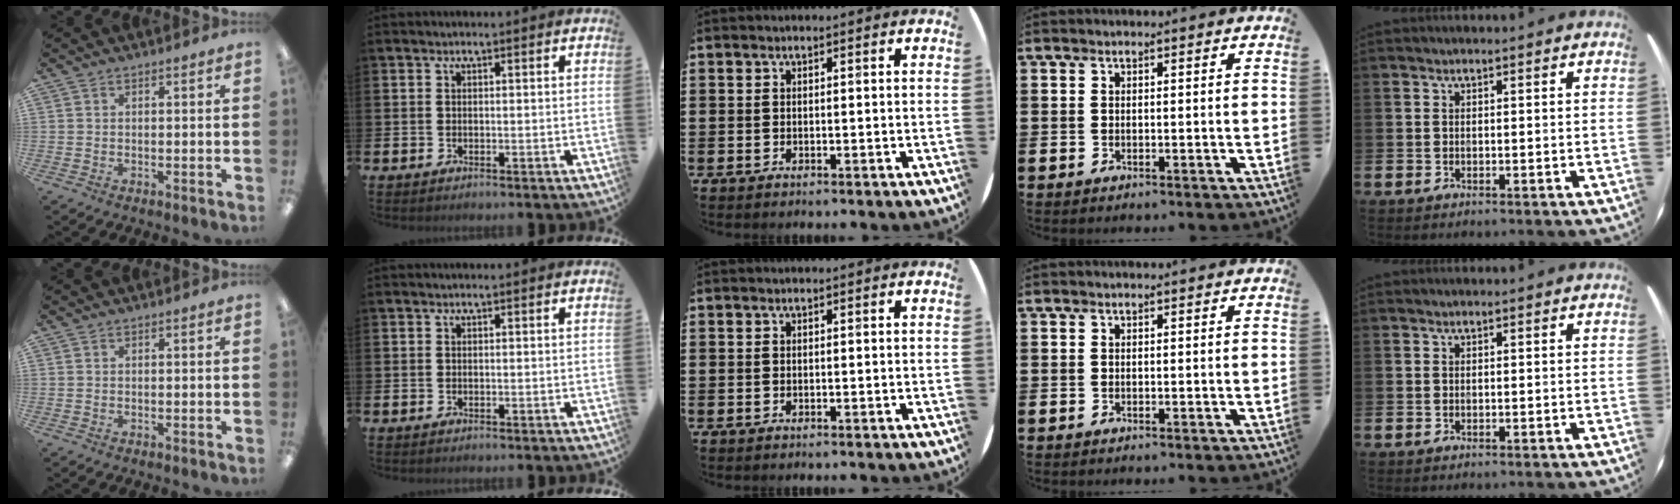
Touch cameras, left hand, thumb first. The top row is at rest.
{}